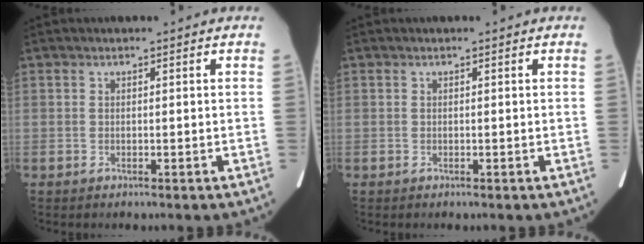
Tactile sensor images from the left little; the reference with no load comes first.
{"total": 0.0}